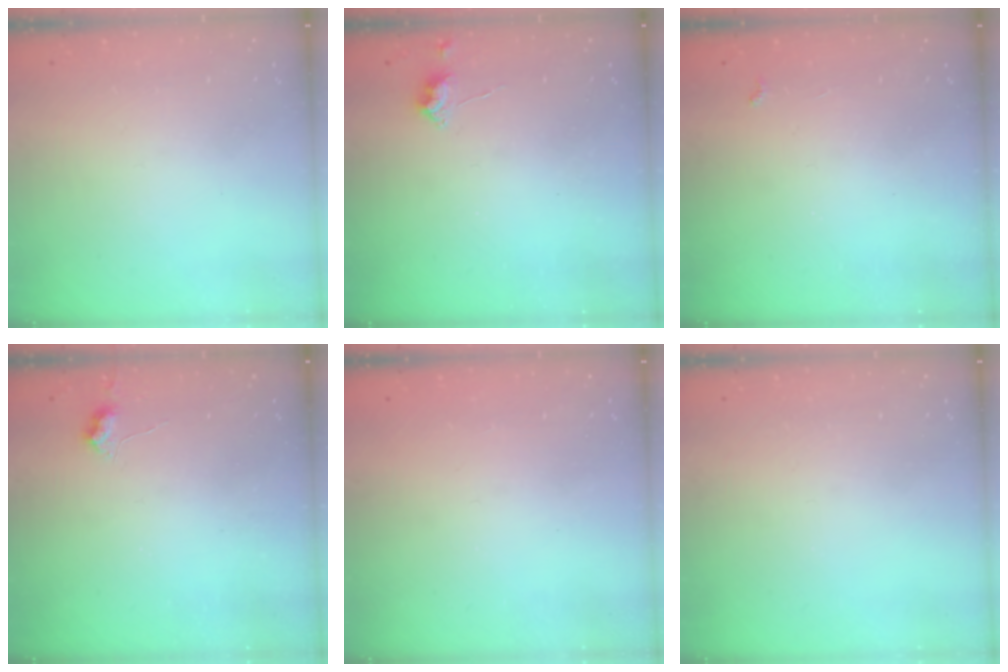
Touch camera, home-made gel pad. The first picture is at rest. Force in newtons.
{"total": 4.1, "press": 4.1, "slide": 0.5}
{"total": 2.9, "press": 2.9, "slide": 0.5}
{"total": 4.3, "press": 4.3, "slide": 0.7}
{"total": 1.0, "press": 1.0, "slide": 0.1}
{"total": 0.0}